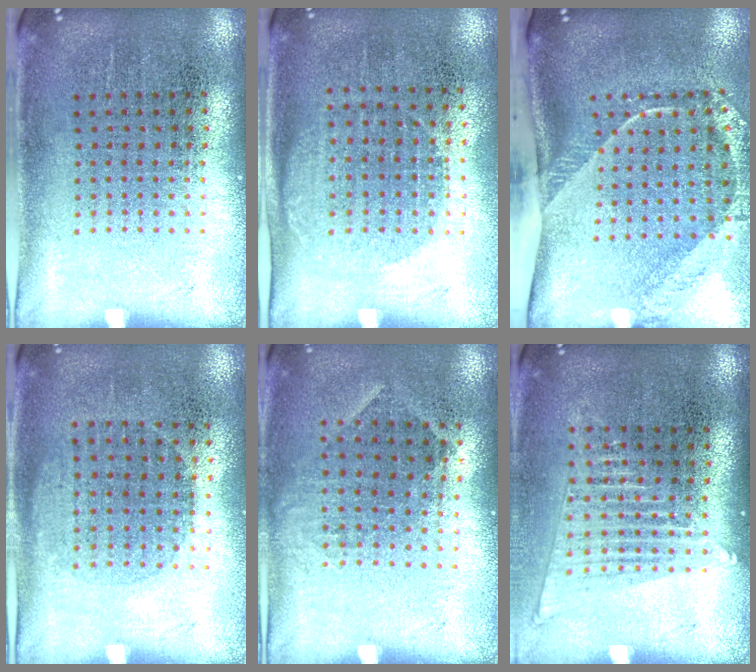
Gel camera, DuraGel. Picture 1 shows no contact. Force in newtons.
{"total": 1.1, "press": 1.0, "slide": 0.5}
{"total": 2.7, "press": 1.7, "slide": 2.0}
{"total": 1.0, "press": 0.9, "slide": 0.4}
{"total": 0.9, "press": 0.7, "slide": 0.5}
{"total": 1.5, "press": 1.4, "slide": 0.7}